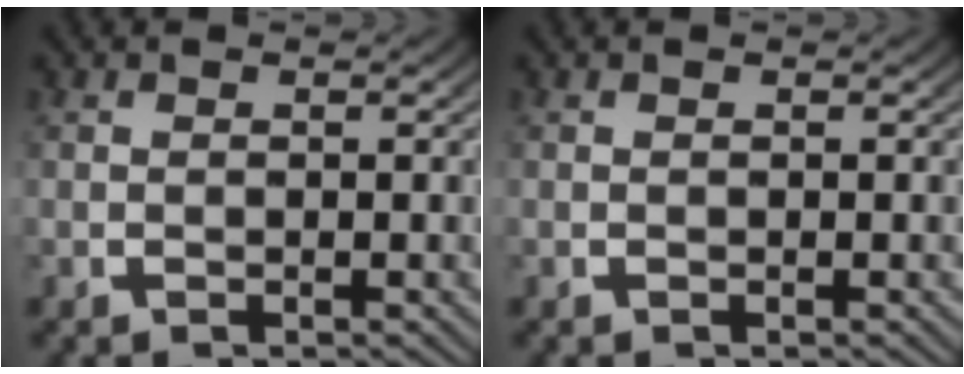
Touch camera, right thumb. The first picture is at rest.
{"total": 0.0}